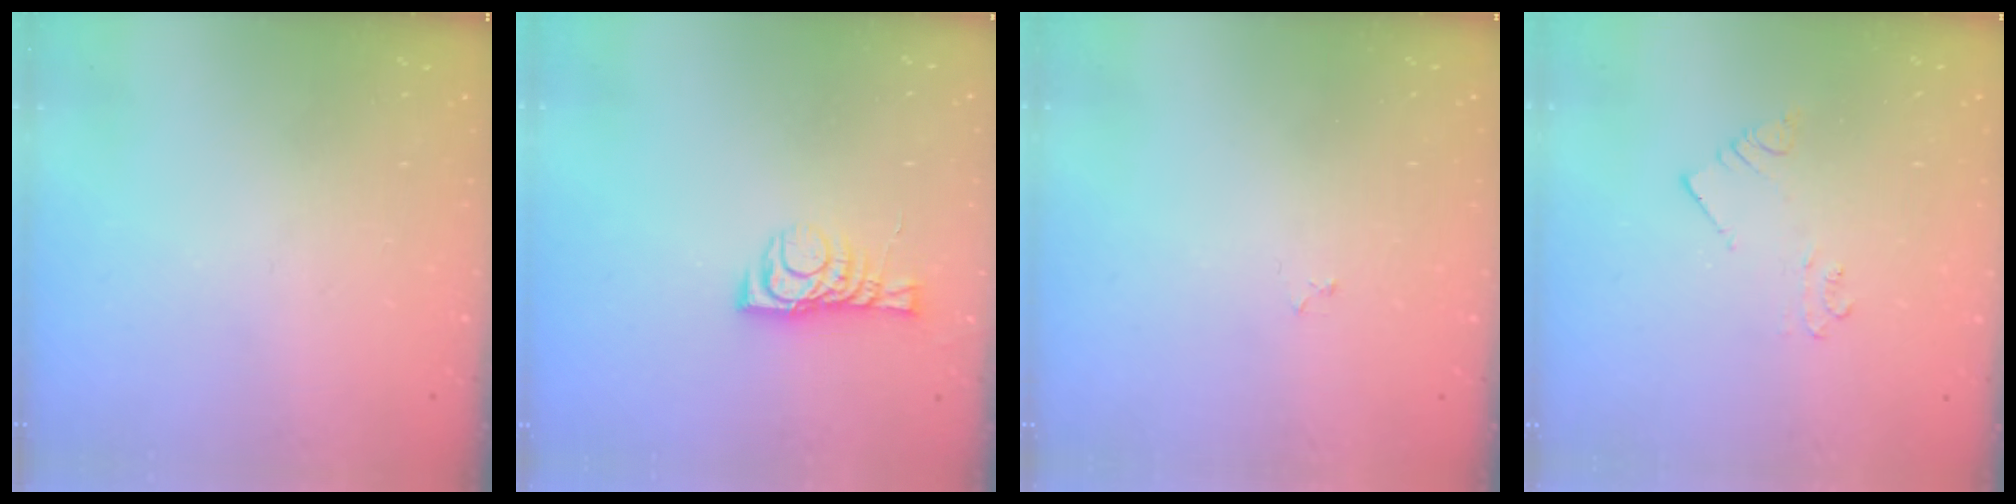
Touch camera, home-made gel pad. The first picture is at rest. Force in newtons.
{"total": 7.0, "press": 6.9, "slide": 0.5}
{"total": 2.2, "press": 2.1, "slide": 0.3}
{"total": 2.5, "press": 2.5, "slide": 0.2}